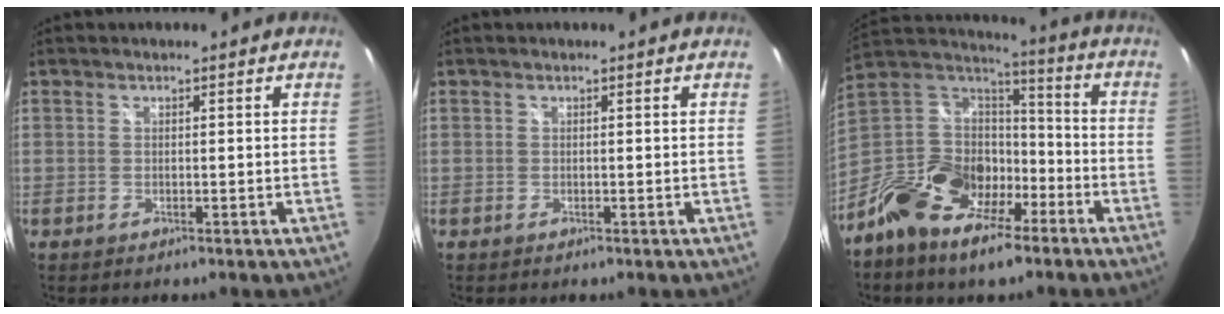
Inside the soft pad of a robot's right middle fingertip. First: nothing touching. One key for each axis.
{"total": 0.0}
{"total": 18.1, "fx": -10.7, "fy": 9.9, "fz": 10.7, "tx": -0.224, "ty": 0.004, "tz": -0.198}